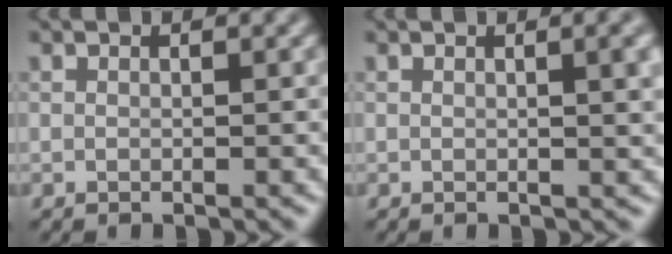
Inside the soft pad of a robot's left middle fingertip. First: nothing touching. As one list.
[{"total": 3.3, "force": [0.8, 1.1, 3.0], "torque": [-0.029, 0.008, 0.008]}]